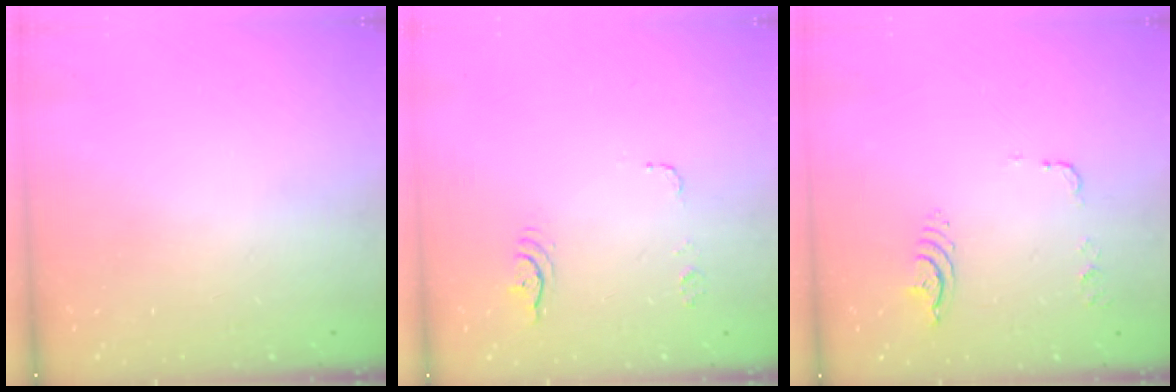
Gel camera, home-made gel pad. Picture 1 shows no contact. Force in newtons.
{"total": 6.0, "press": 6.0, "slide": 0.4}
{"total": 8.3, "press": 8.3, "slide": 0.8}